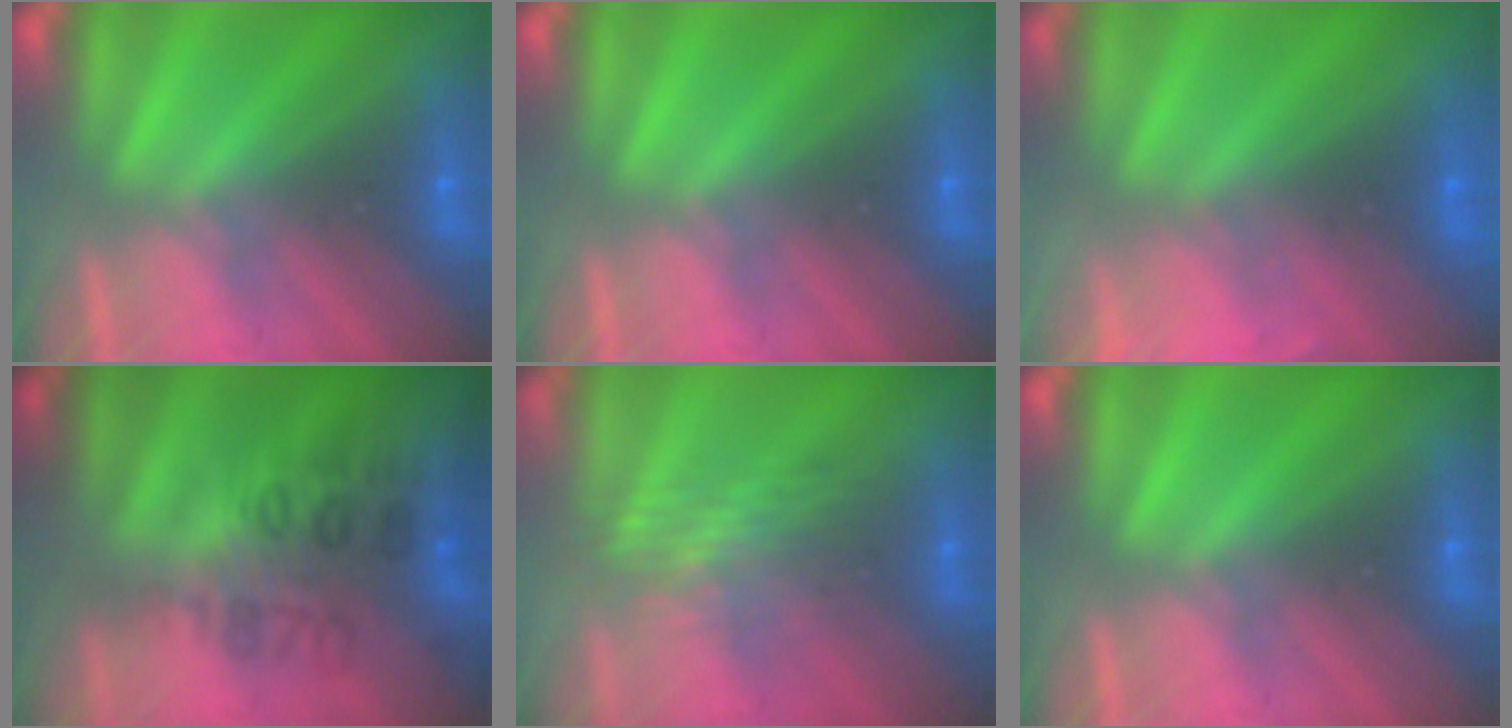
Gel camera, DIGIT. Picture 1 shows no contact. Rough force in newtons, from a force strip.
{"total": 0.0}
{"total": 8.7}
{"total": 2.9}
{"total": 2.7}
{"total": 0.0}